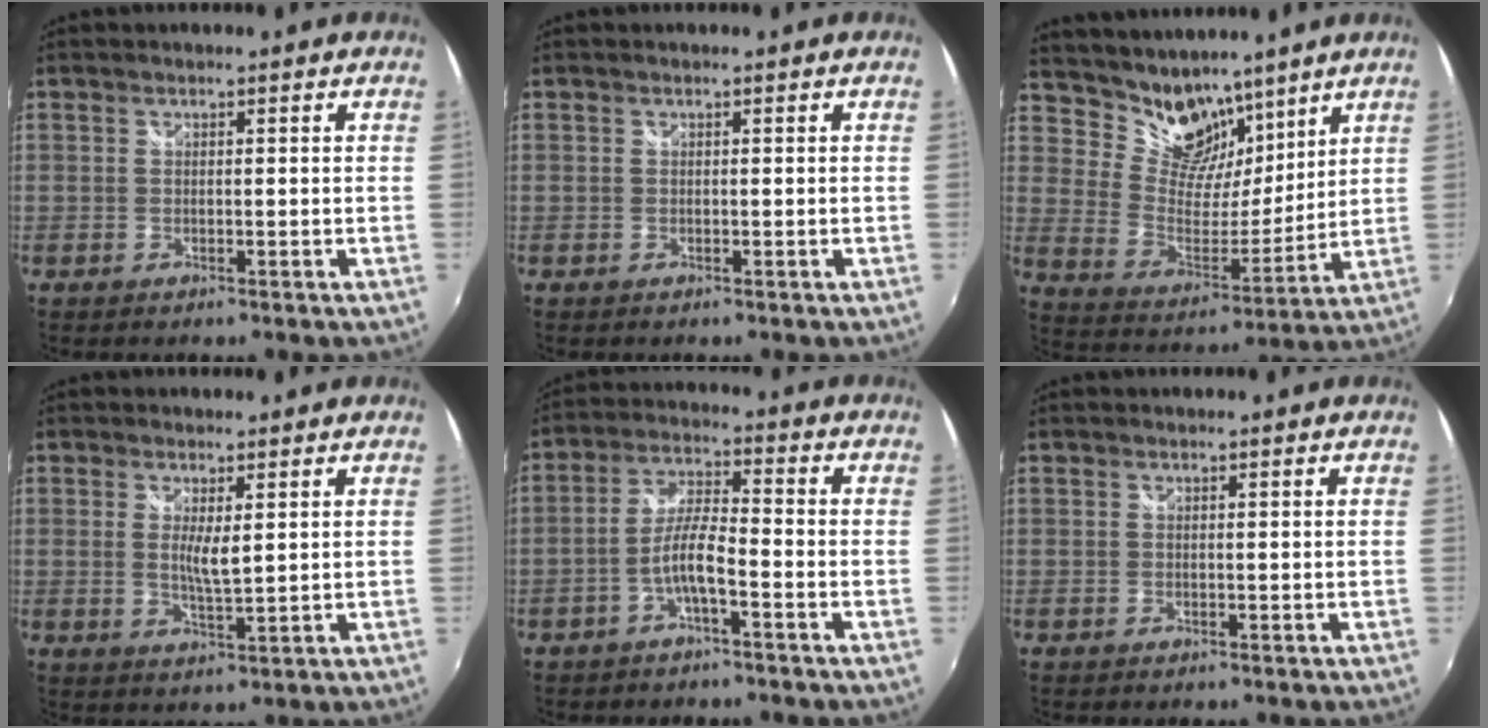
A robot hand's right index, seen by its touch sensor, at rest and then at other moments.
{"total": 0.0}
{"total": 12.3, "force": [9.6, 6.6, 4.2], "torque": [-0.081, 0.004, 0.175]}
{"total": 4.0, "force": [0.9, 0.9, 3.8], "torque": [-0.067, -0.009, 0.016]}
{"total": 5.7, "force": [-2.8, 0.8, 4.9], "torque": [-0.105, 0.010, -0.052]}
{"total": 0.0}